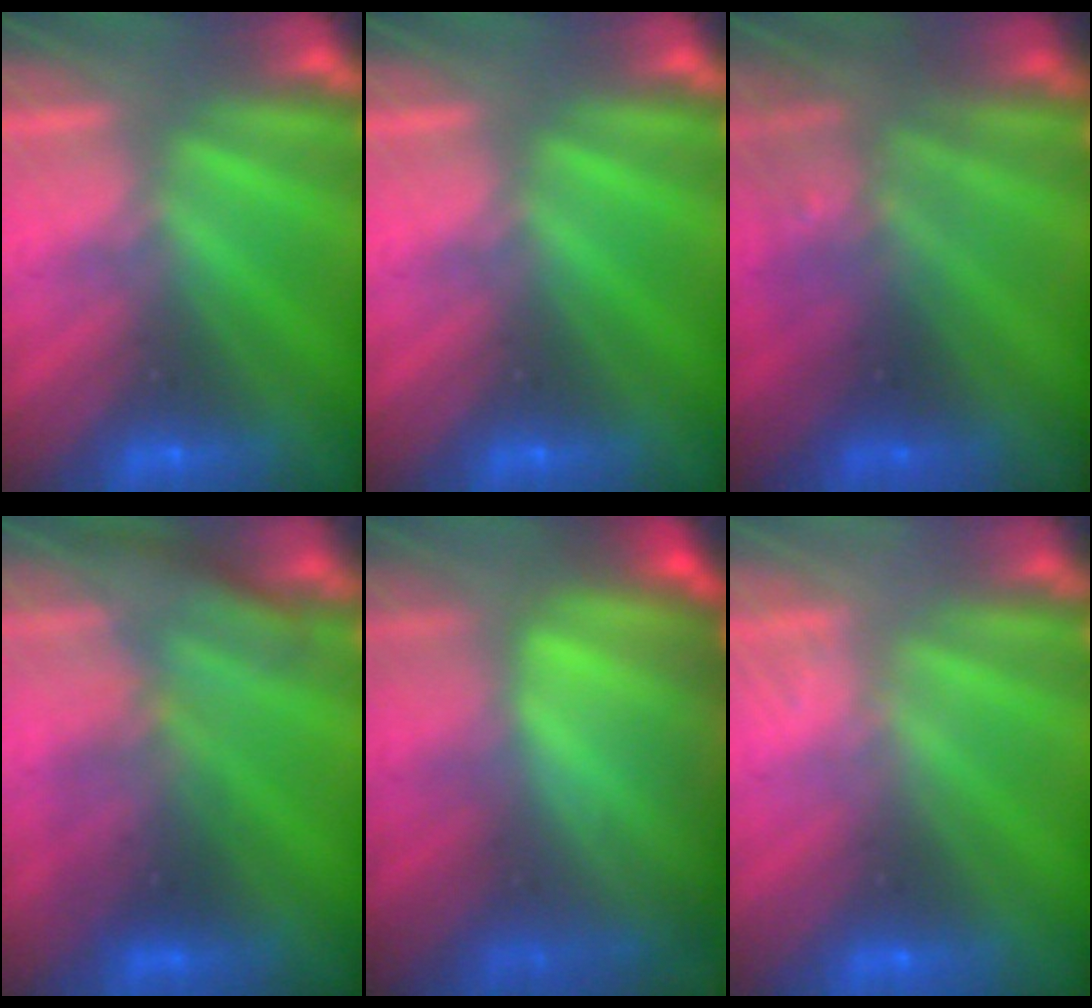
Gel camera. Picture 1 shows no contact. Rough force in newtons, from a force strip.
{"total": 0.0}
{"total": 2.8}
{"total": 2.7}
{"total": 8.2}
{"total": 1.6}